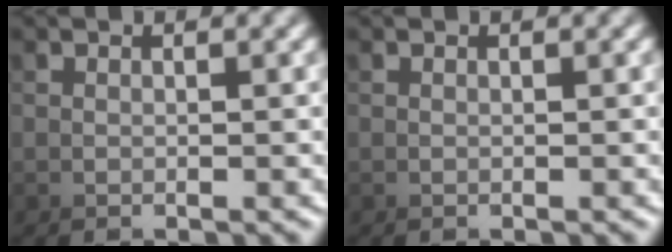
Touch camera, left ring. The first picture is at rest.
{"total": 0.0}